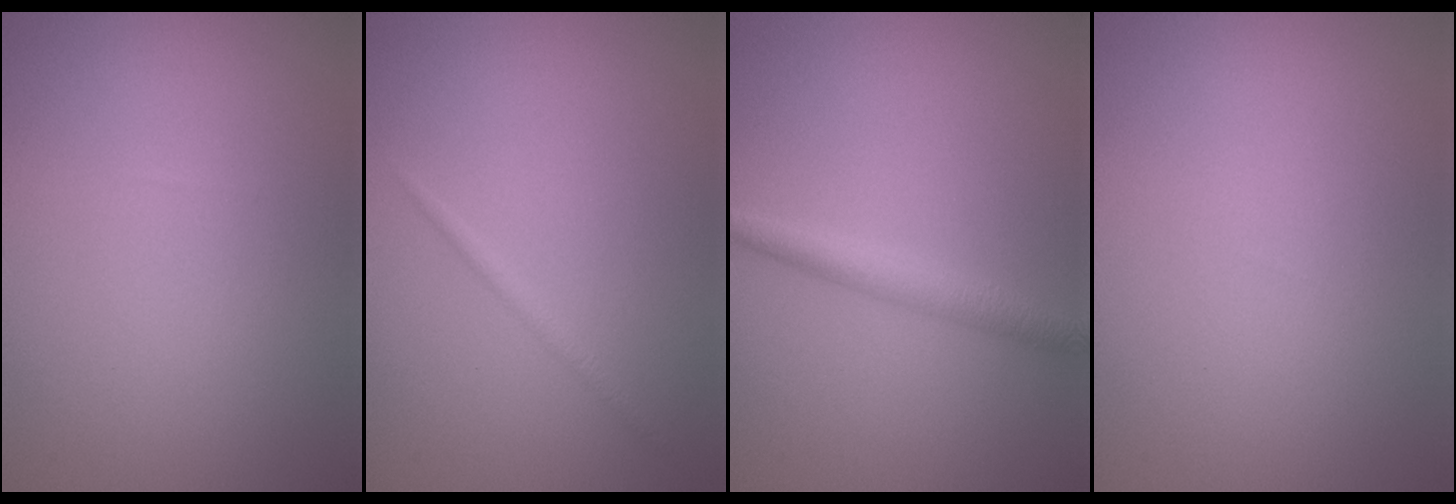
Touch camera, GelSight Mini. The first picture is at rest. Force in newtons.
{"total": 0.8, "press": 0.8, "slide": 0.1}
{"total": 2.3, "press": 2.3, "slide": 0.0}
{"total": 0.0}